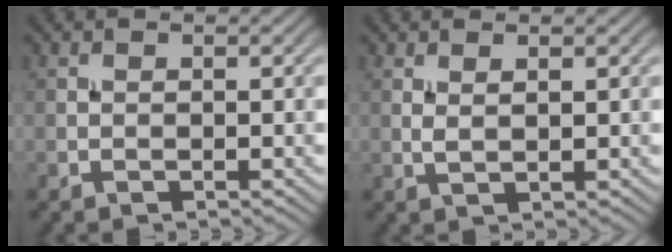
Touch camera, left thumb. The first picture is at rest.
{"total": 1.5, "force": [0.9, 0.2, 1.2], "torque": [-0.028, -0.001, 0.019]}